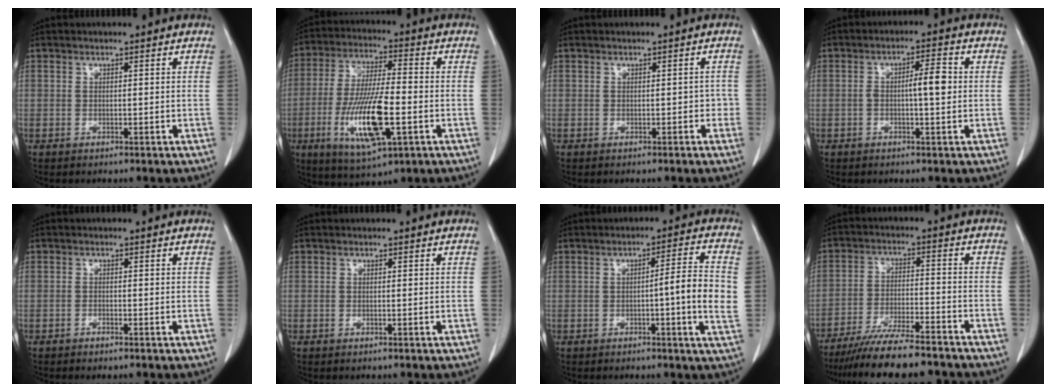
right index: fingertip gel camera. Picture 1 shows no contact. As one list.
[{"total": 14.5, "force": [-4.1, 3.1, 13.5], "torque": [-0.267, -0.016, -0.067]}, {"total": 1.3, "force": [-0.1, 1.0, 0.8], "torque": [-0.005, 0.012, 0.001]}, {"total": 4.6, "force": [0.0, 1.0, 4.5], "torque": [-0.076, 0.012, -0.003]}, {"total": 0.7, "force": [-0.6, 0.2, 0.4], "torque": [-0.011, -0.001, -0.008]}, {"total": 0.0}, {"total": 7.7, "force": [-0.5, -0.4, 7.7], "torque": [-0.100, 0.001, -0.012]}, {"total": 14.5, "force": [-12.9, 1.5, 6.5], "torque": [-0.103, -0.012, -0.203]}]